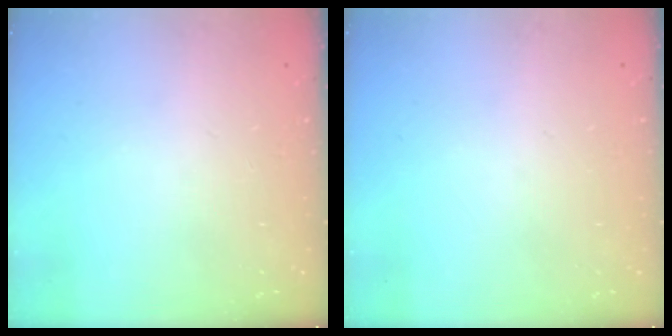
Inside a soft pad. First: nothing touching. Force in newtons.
{"total": 0.0}